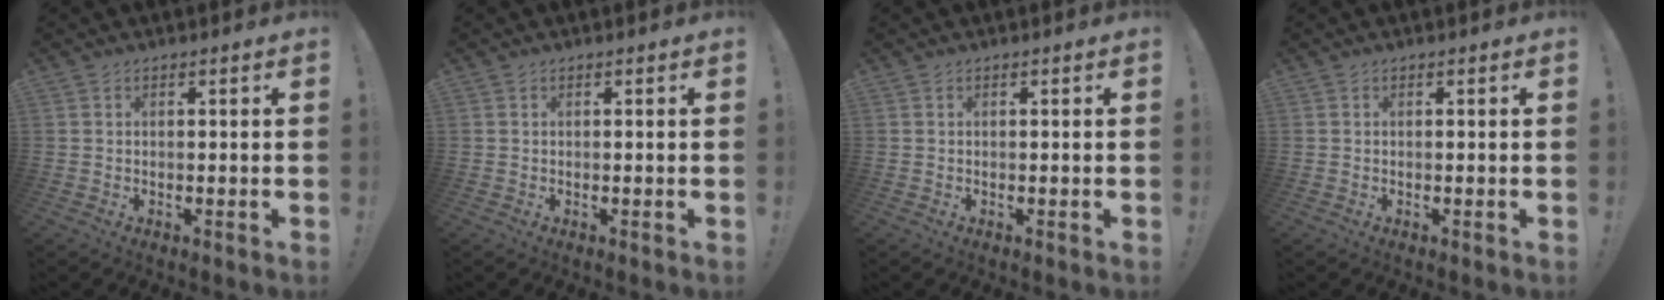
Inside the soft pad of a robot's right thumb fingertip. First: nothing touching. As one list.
[{"total": 0.0}, {"total": 0.0}, {"total": 0.0}]